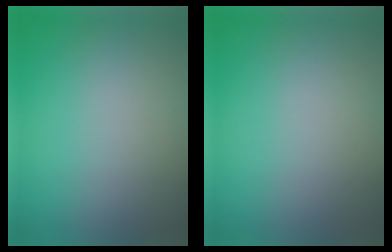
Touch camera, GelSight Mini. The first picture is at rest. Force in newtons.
{"total": 0.0}